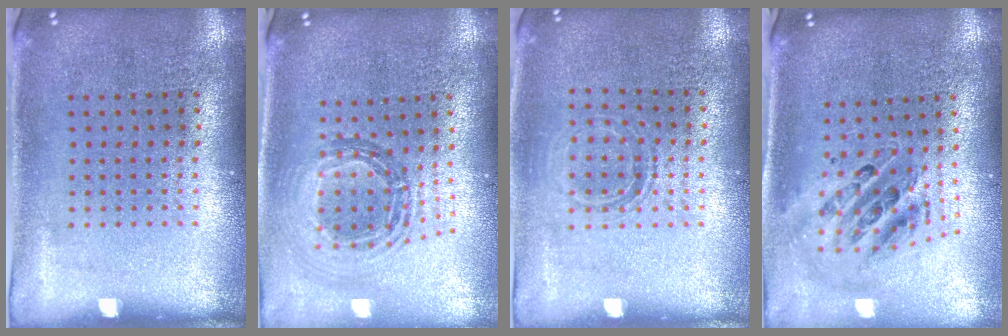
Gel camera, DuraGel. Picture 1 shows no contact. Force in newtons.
{"total": 0.9, "press": 0.9, "slide": 0.2}
{"total": 1.1, "press": 1.0, "slide": 0.4}
{"total": 1.4, "press": 1.2, "slide": 0.6}